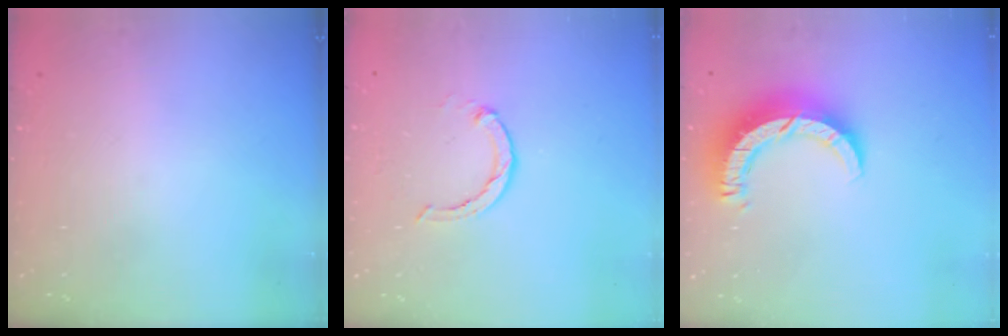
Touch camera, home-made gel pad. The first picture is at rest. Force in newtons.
{"total": 3.0, "press": 3.0, "slide": 0.4}
{"total": 10.3, "press": 10.2, "slide": 1.0}